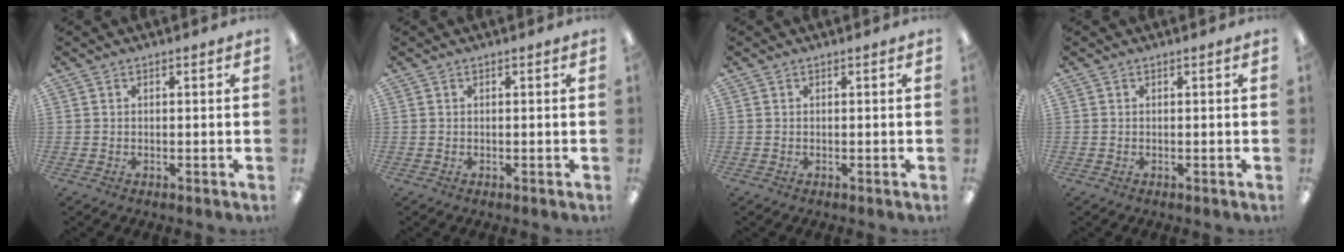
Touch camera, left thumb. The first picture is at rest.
{"total": 0.0}
{"total": 0.0}
{"total": 0.0}